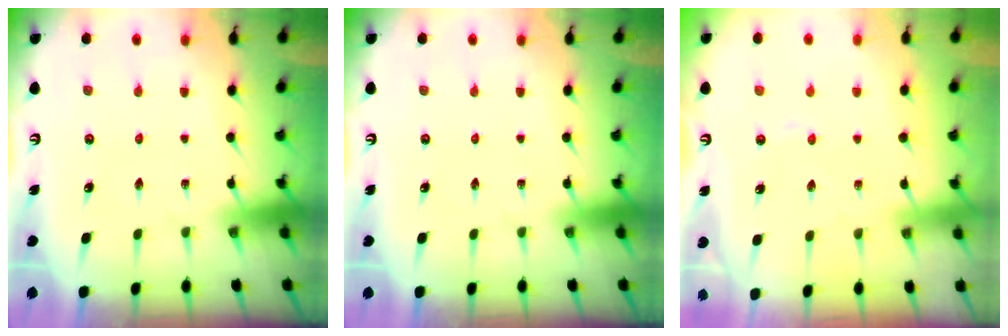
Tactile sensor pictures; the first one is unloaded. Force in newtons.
{"total": 0.0}
{"total": 2.0, "press": 2.0, "slide": 0.3}